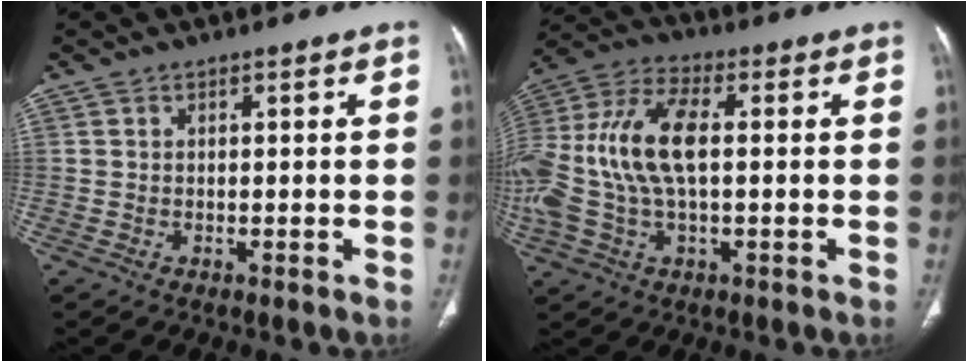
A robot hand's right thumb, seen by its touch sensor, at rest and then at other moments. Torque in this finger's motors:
{"motor_torque": [1.23, 1.20, 1.39, 0.54, 0.29]}